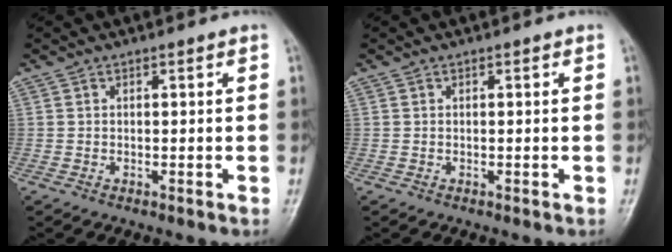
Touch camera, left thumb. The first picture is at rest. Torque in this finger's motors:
{"motor_torque": [0.00, 0.00, 0.00, 0.00, 0.00]}